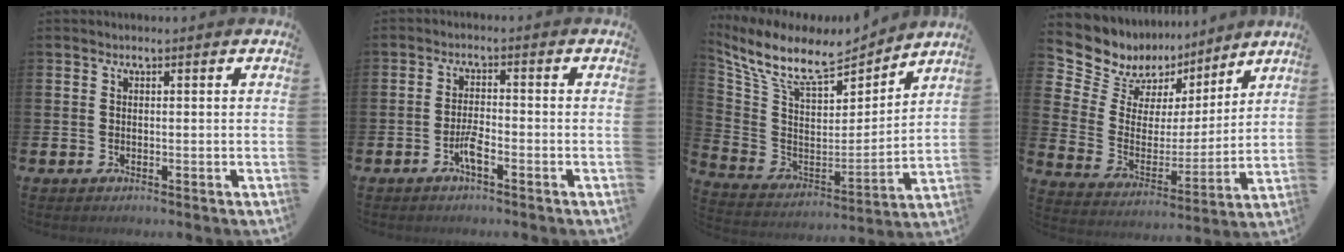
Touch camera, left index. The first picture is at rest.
{"total": 2.8, "force": [-1.5, 0.6, 2.3], "torque": [-0.049, 0.006, -0.026]}
{"total": 10.6, "force": [9.0, 3.5, 4.4], "torque": [-0.133, -0.050, 0.159]}
{"total": 8.7, "force": [7.5, 4.4, 0.1], "torque": [-0.061, -0.068, 0.137]}